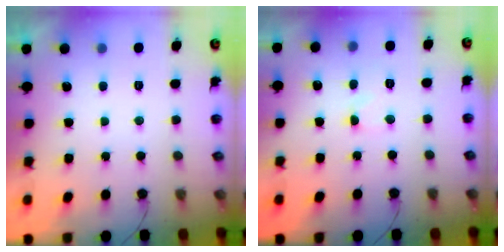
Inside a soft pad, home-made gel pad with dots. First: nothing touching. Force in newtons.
{"total": 3.3, "press": 3.3, "slide": 0.4}